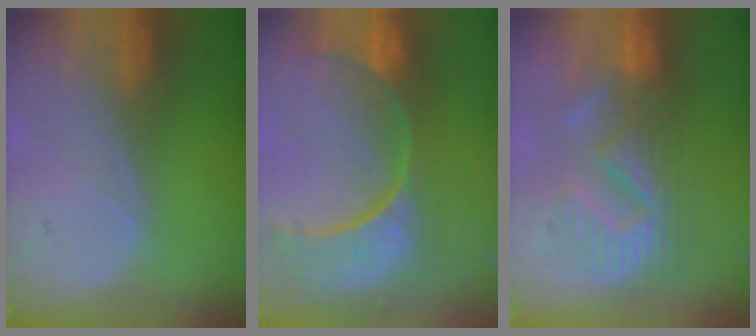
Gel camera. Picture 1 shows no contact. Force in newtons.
{"total": 13.9, "press": 11.0, "slide": 8.5}
{"total": 8.6, "press": 8.5, "slide": 1.4}